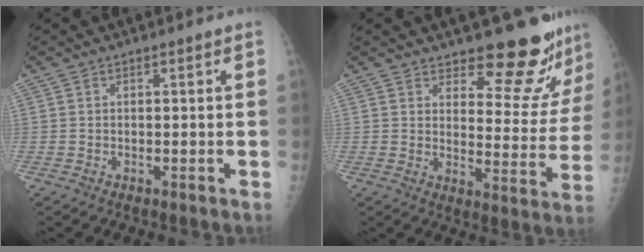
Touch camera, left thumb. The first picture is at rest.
{"total": 13.9, "force": [12.4, 4.1, 4.9], "torque": [-0.015, -0.112, 0.152]}